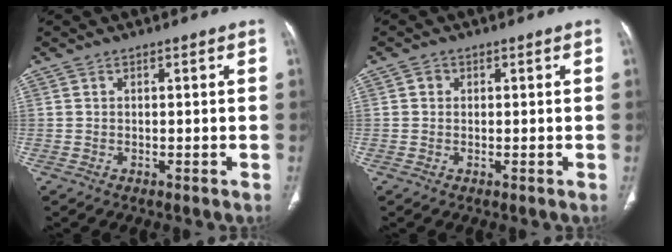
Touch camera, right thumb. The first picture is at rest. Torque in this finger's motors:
{"motor_torque": [0.24, 0.04, 0.10, -0.38, 0.04]}